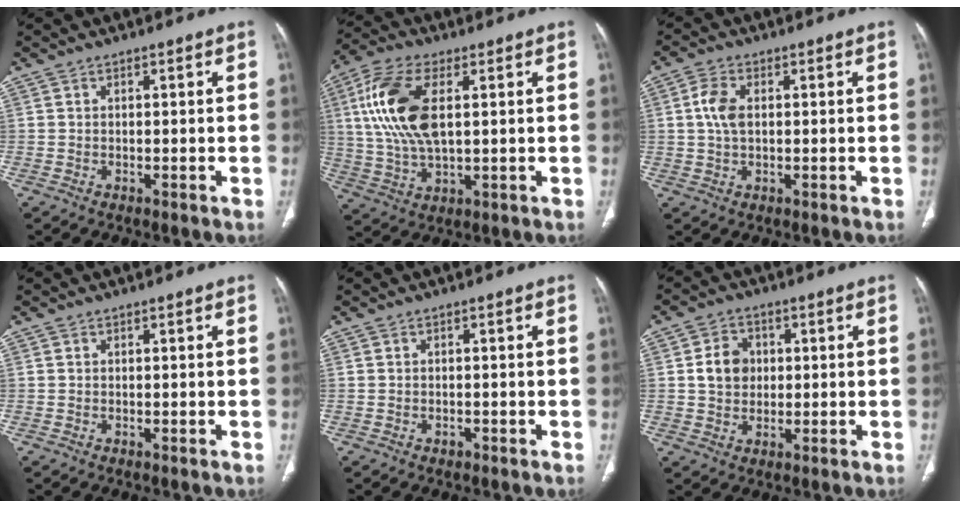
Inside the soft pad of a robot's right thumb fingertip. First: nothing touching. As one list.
[{"total": 15.1, "force": [3.2, 7.3, 12.8], "torque": [-0.275, 0.001, 0.064]}, {"total": 4.9, "force": [0.7, 2.9, 3.9], "torque": [-0.090, 0.005, 0.012]}, {"total": 0.0}, {"total": 0.8, "force": [-0.5, 0.5, 0.3], "torque": [-0.005, 0.001, -0.009]}, {"total": 6.5, "force": [0.8, 5.4, 3.5], "torque": [-0.040, 0.003, 0.012]}]